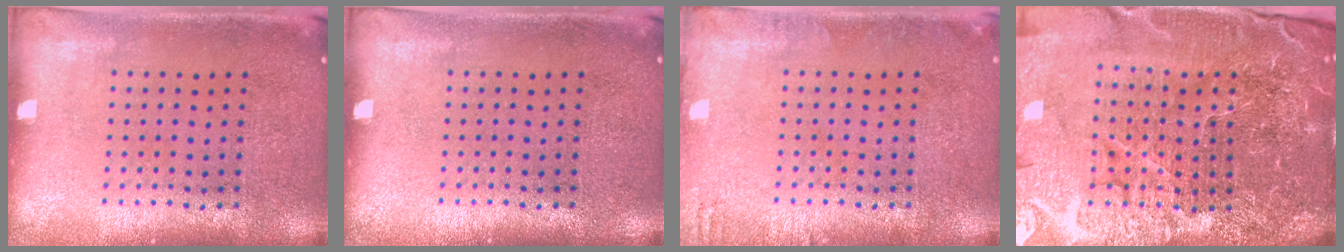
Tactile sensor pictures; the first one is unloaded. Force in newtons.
{"total": 0.0}
{"total": 1.1, "press": 1.1, "slide": 0.2}
{"total": 6.7, "press": 5.9, "slide": 3.1}